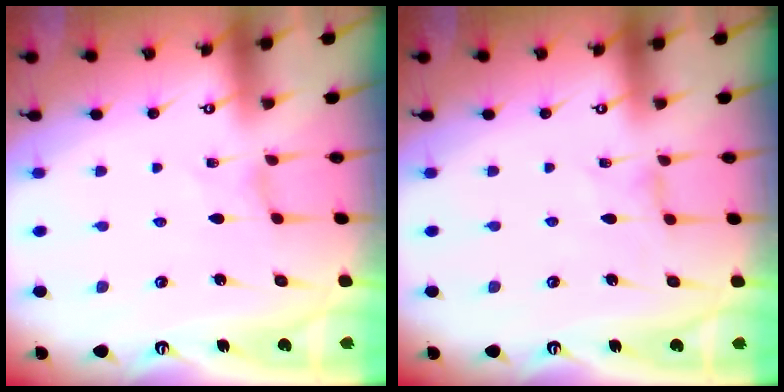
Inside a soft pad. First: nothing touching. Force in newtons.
{"total": 0.0}